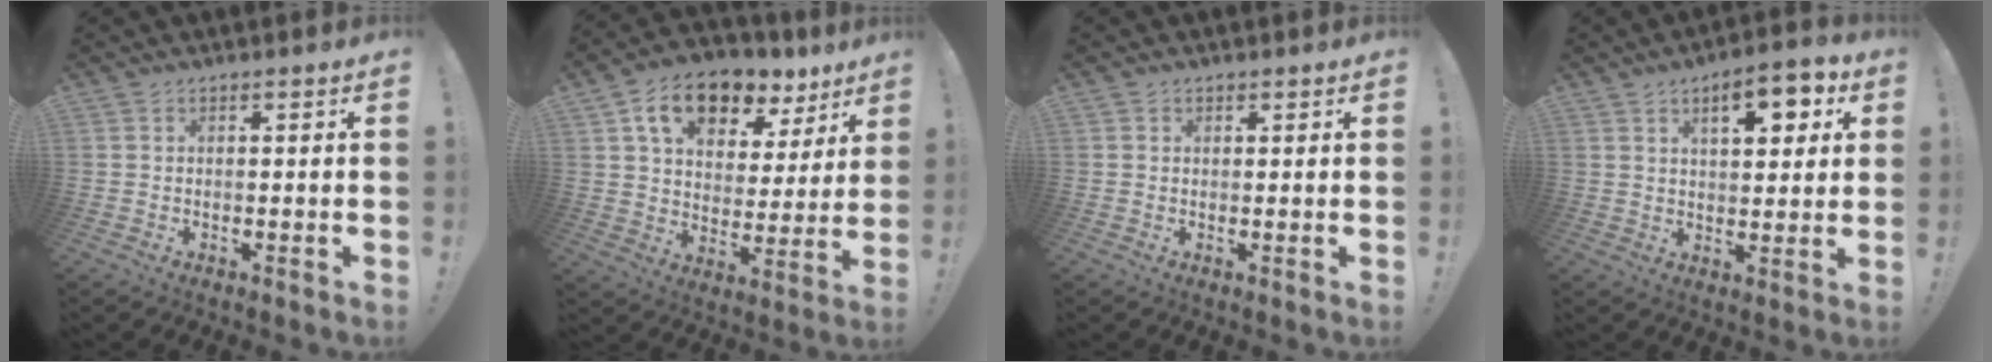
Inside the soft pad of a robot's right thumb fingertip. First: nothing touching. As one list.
[{"total": 14.5, "force": [8.8, 8.5, 7.8], "torque": [-0.130, -0.043, 0.160]}, {"total": 0.8, "force": [0.5, 0.6, 0.1], "torque": [-0.003, 0.001, 0.009]}, {"total": 9.9, "force": [4.3, 4.4, 7.8], "torque": [-0.103, -0.011, 0.068]}]